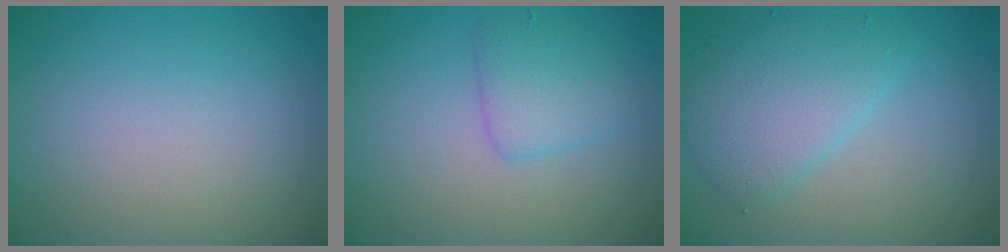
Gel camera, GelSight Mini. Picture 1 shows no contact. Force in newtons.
{"total": 2.9, "press": 2.9, "slide": 0.1}
{"total": 4.6, "press": 4.6, "slide": 0.3}